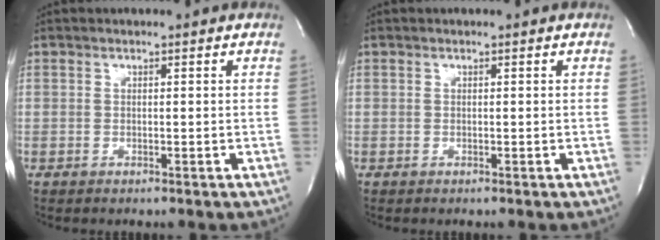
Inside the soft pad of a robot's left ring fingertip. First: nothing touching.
{"total": 0.0}